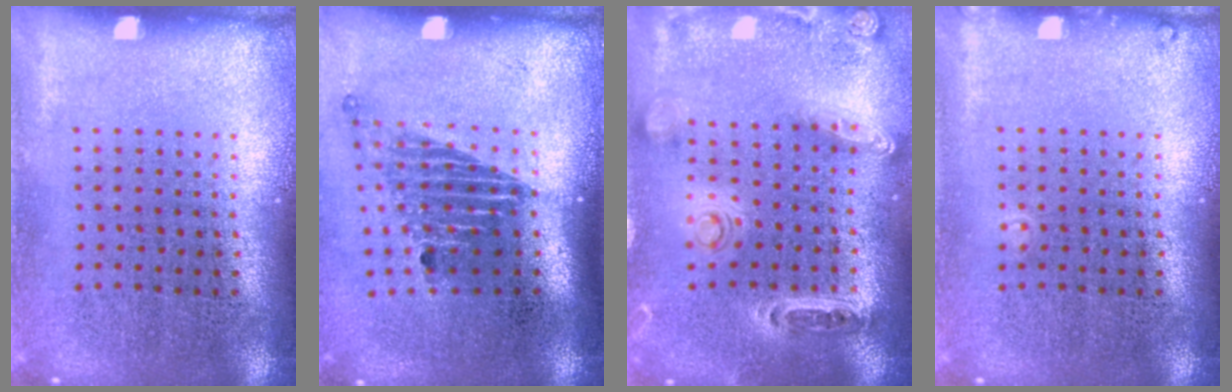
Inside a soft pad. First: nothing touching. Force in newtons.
{"total": 1.6, "press": 1.1, "slide": 1.2}
{"total": 1.2, "press": 1.2, "slide": 0.3}
{"total": 0.7, "press": 0.7, "slide": 0.2}